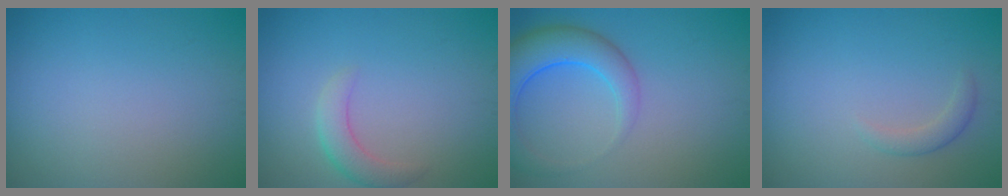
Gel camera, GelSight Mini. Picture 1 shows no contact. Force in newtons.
{"total": 2.4, "press": 2.4, "slide": 0.2}
{"total": 6.0, "press": 6.0, "slide": 0.4}
{"total": 1.3, "press": 1.3, "slide": 0.1}